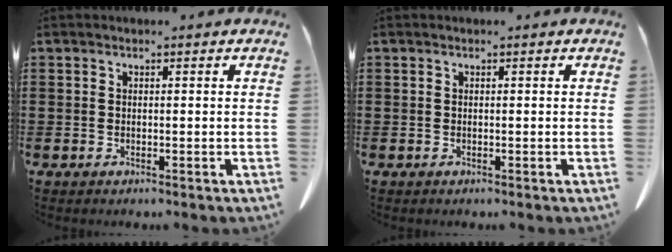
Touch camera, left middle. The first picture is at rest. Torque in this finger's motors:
{"motor_torque": [-0.02, 0.01, -0.01, -0.01]}